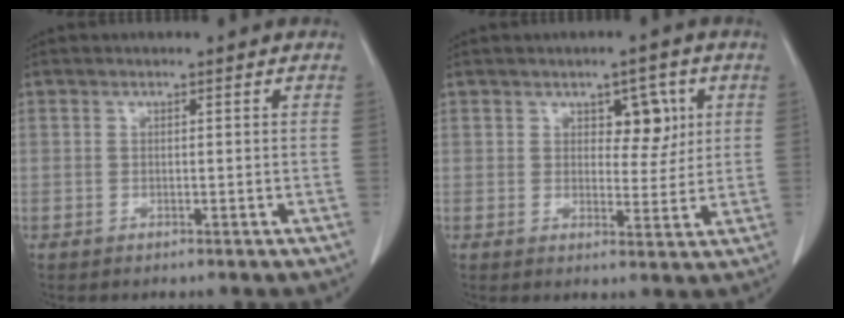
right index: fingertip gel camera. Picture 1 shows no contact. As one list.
[{"total": 4.8, "force": [1.8, 2.7, 3.6], "torque": [-0.038, 0.005, 0.026]}]